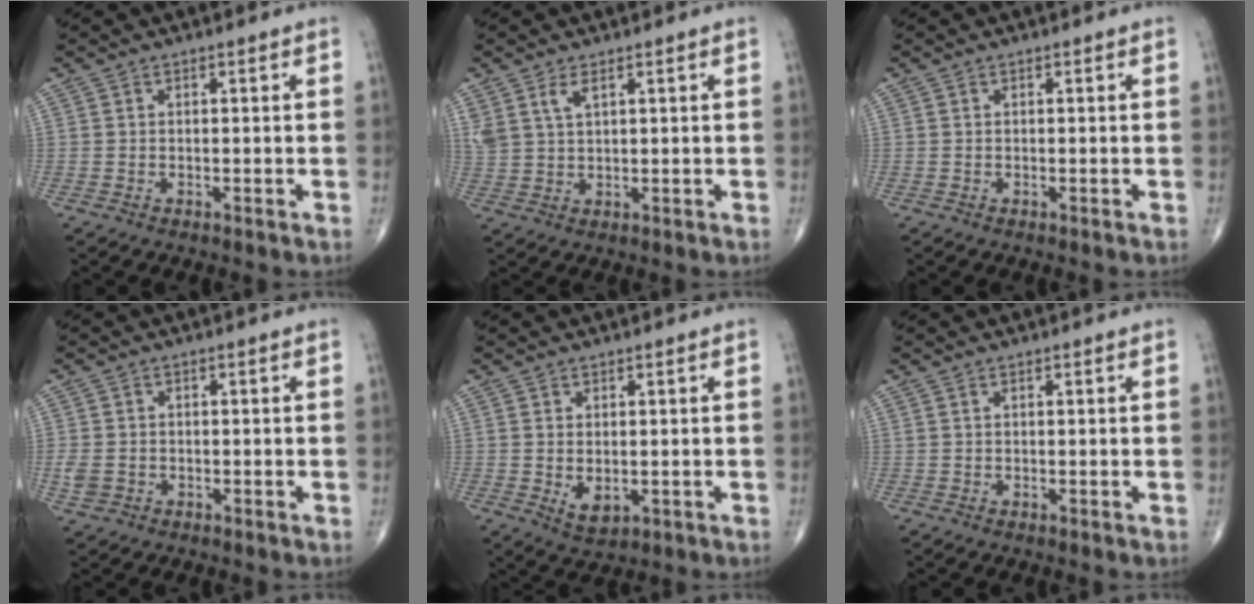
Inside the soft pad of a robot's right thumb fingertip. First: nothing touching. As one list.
[{"total": 4.3, "force": [2.4, 2.0, 3.0], "torque": [-0.065, -0.006, 0.056]}, {"total": 0.0}, {"total": 3.3, "force": [-0.9, 2.7, 1.8], "torque": [-0.043, 0.004, -0.013]}, {"total": 3.8, "force": [-0.4, 2.3, 2.9], "torque": [-0.039, -0.006, 0.007]}, {"total": 0.0}]